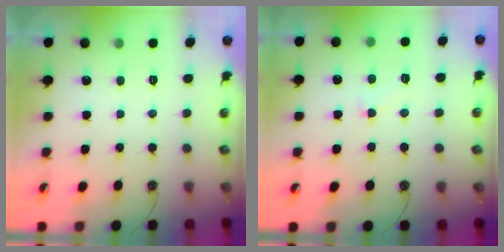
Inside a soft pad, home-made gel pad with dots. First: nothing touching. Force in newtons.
{"total": 3.5, "press": 3.3, "slide": 1.1}